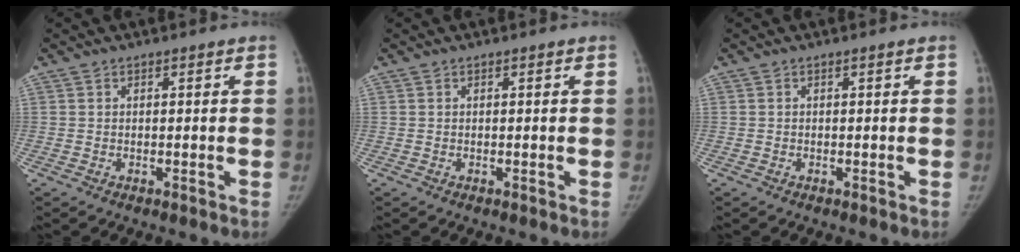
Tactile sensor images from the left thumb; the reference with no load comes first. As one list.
[{"total": 0.0}, {"total": 0.0}]